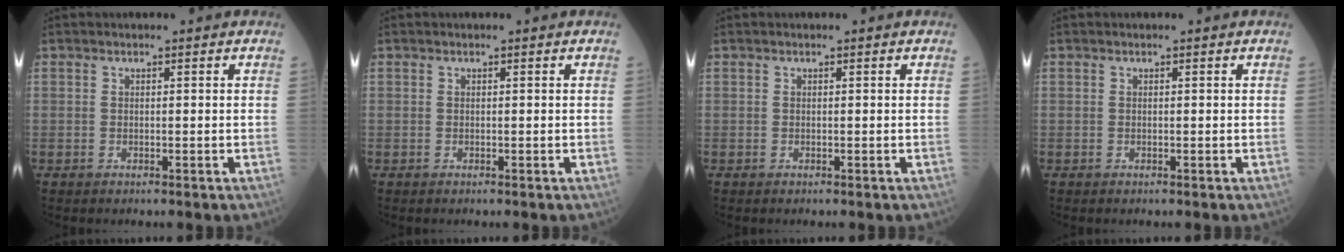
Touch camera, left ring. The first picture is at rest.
{"total": 0.0}
{"total": 0.0}
{"total": 0.0}